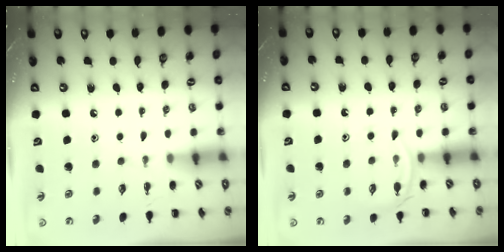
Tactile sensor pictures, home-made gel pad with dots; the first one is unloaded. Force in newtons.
{"total": 5.2, "press": 5.0, "slide": 1.4}